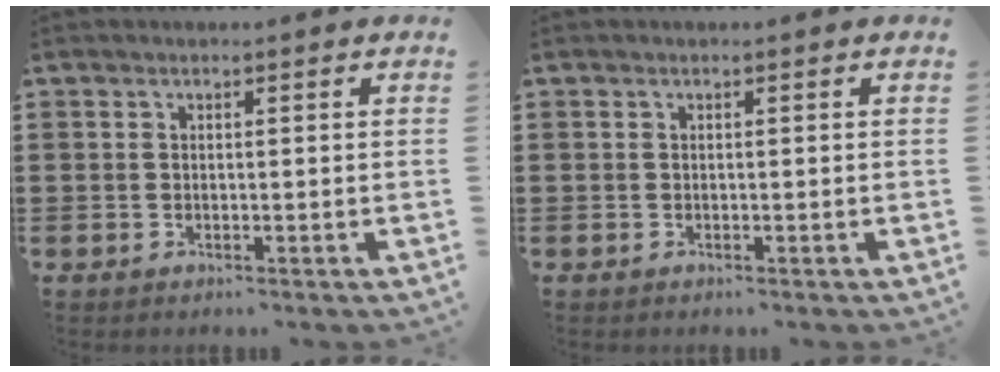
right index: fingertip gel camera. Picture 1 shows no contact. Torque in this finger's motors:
{"motor_torque": [-0.06, -0.09, -0.03, -0.02]}